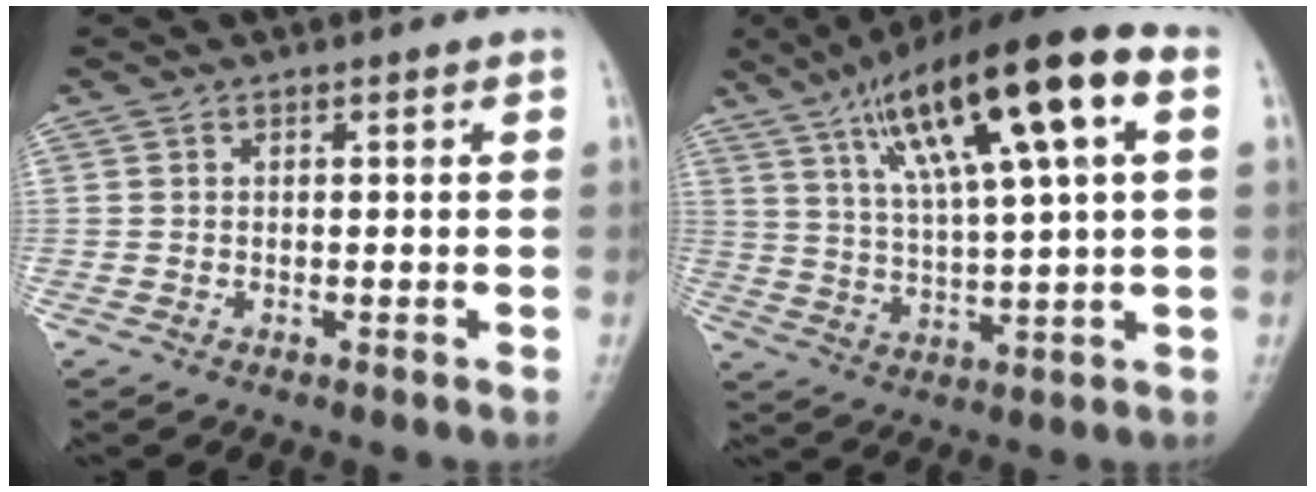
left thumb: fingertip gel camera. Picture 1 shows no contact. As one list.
[{"total": 20.5, "force": [8.1, 4.4, 18.3], "torque": [-0.302, 0.010, 0.134]}]